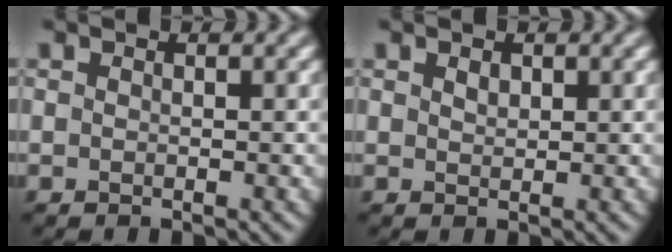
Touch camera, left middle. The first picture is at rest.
{"total": 0.9, "force": [0.5, 0.5, 0.4], "torque": [-0.008, -0.001, 0.011]}